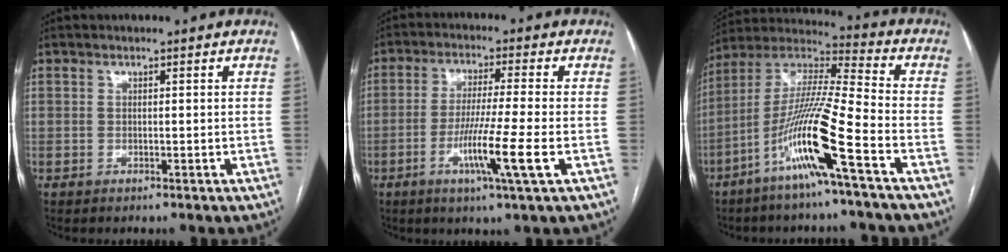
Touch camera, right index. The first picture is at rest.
{"total": 9.2, "force": [-3.1, -1.2, 8.6], "torque": [-0.161, -0.022, -0.059]}
{"total": 15.1, "force": [-7.0, -1.0, 13.3], "torque": [-0.268, -0.010, -0.141]}